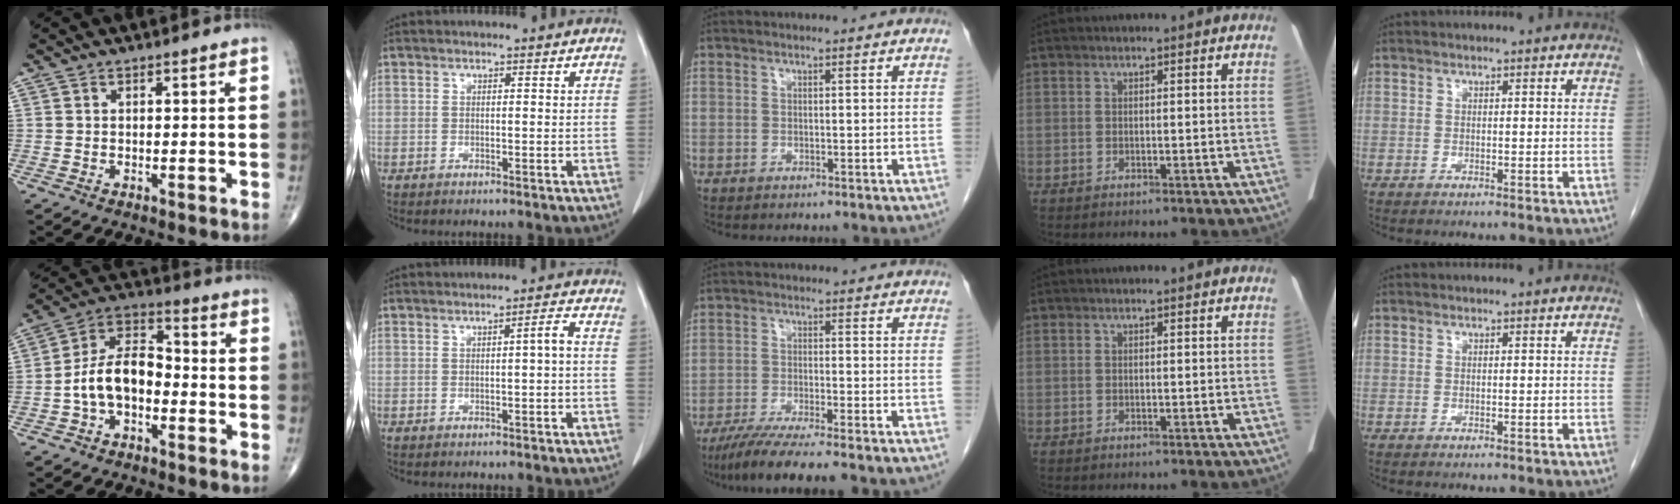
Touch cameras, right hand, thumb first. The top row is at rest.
{"thumb": {"total": 10.8, "force": [-2.6, 6.4, 8.3], "torque": [-0.143, 0.045, -0.058]}, "index": {"total": 1.7, "force": [-0.2, -0.2, 1.7], "torque": [-0.025, 0.003, -0.004]}, "middle": {"total": 8.8, "force": [-7.2, -0.4, 5.1], "torque": [-0.076, -0.024, -0.118]}}